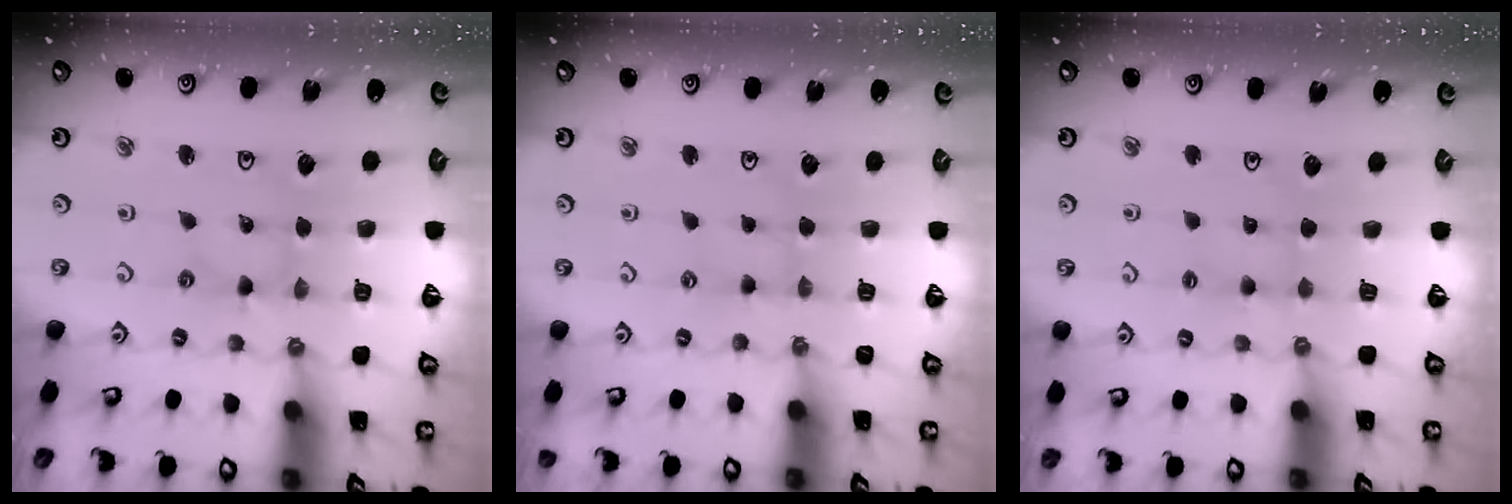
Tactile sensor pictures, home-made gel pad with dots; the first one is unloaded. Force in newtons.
{"total": 1.3, "press": 1.3, "slide": 0.4}
{"total": 1.7, "press": 1.6, "slide": 0.4}